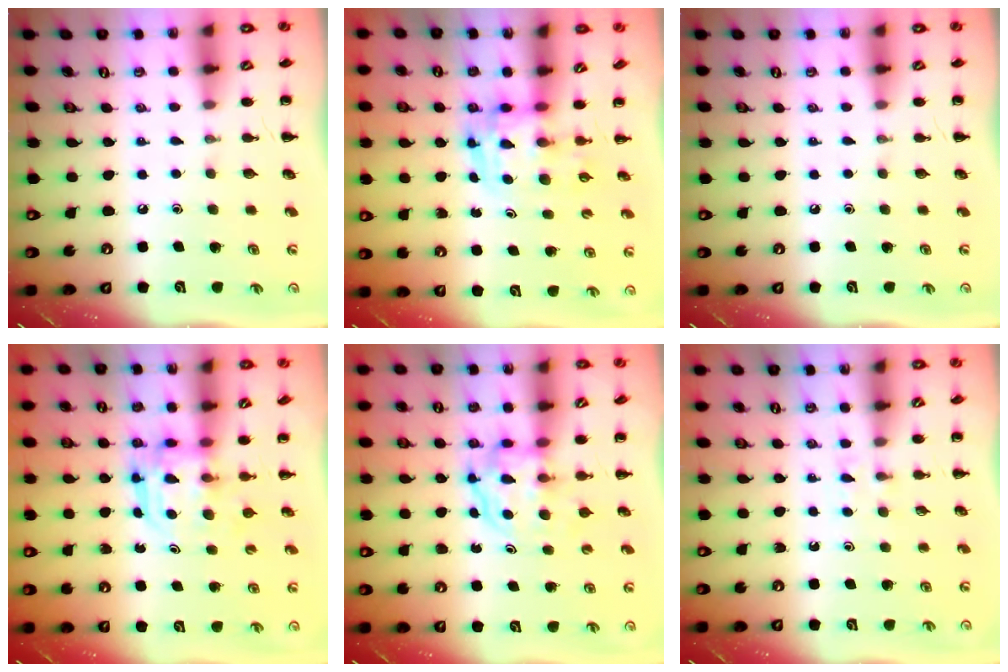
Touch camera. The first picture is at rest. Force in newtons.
{"total": 3.7, "press": 3.6, "slide": 0.6}
{"total": 0.0}
{"total": 3.2, "press": 3.2, "slide": 0.2}
{"total": 3.7, "press": 3.7, "slide": 0.2}
{"total": 2.8, "press": 2.5, "slide": 1.1}